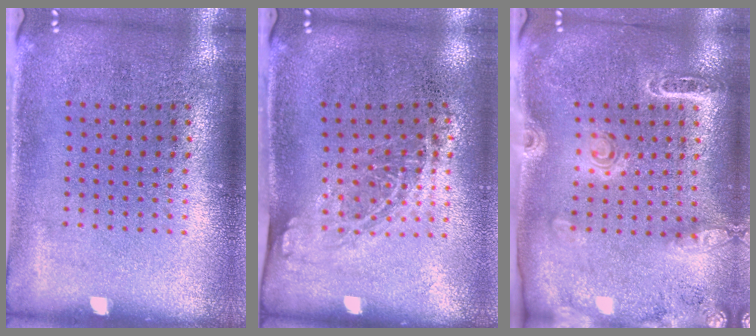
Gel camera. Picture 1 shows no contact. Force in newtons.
{"total": 1.3, "press": 1.0, "slide": 0.9}
{"total": 1.7, "press": 1.7, "slide": 0.1}